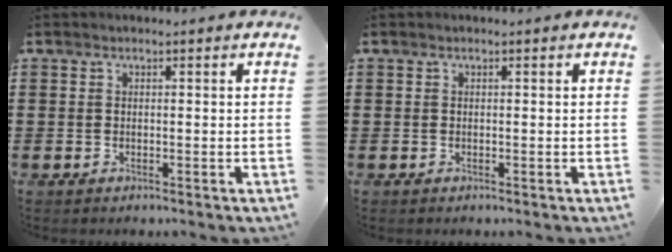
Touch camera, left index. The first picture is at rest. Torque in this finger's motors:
{"motor_torque": [-0.01, 0.00, 0.00, 0.00]}